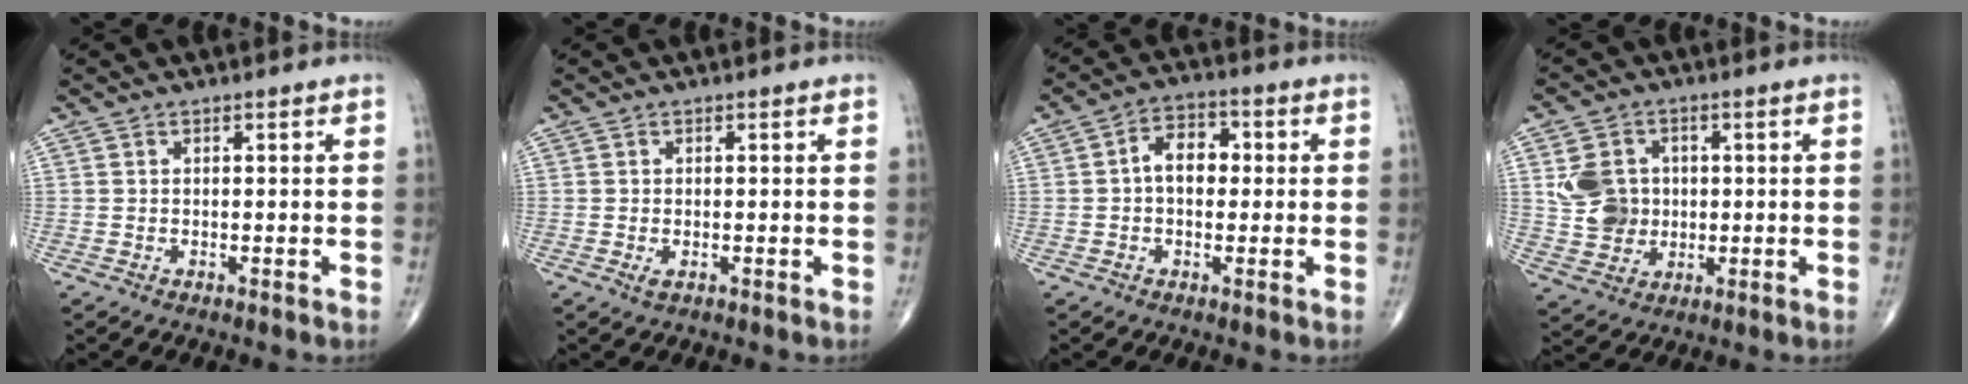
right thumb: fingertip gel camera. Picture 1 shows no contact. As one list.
[{"total": 1.1, "force": [-0.3, 0.5, 0.9], "torque": [-0.020, -0.004, -0.005]}, {"total": 6.6, "force": [0.3, 4.5, 4.8], "torque": [-0.062, 0.020, -0.005]}, {"total": 8.8, "force": [1.1, 7.7, 4.2], "torque": [-0.053, -0.002, 0.025]}]